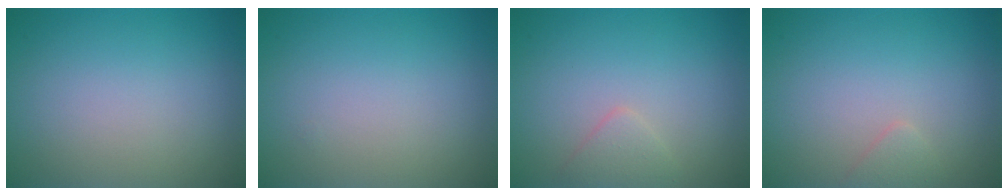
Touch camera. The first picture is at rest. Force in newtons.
{"total": 0.0}
{"total": 1.3, "press": 1.3, "slide": 0.0}
{"total": 0.9, "press": 0.9, "slide": 0.1}